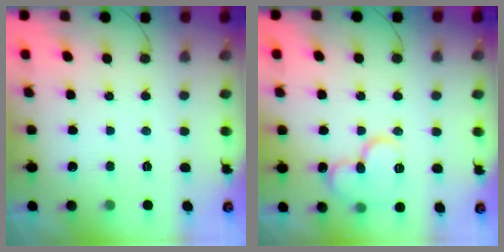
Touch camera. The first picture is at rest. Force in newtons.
{"total": 12.2, "press": 12.1, "slide": 1.7}